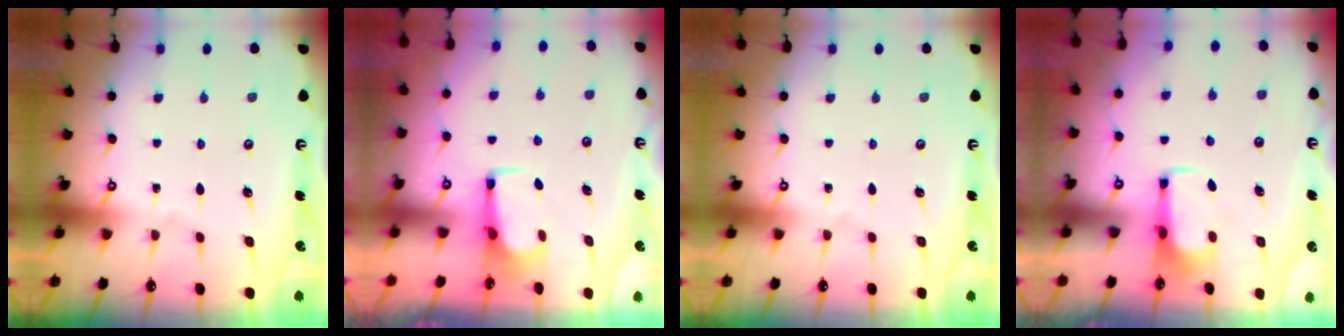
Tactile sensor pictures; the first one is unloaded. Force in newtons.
{"total": 2.7, "press": 2.6, "slide": 0.4}
{"total": 0.0}
{"total": 2.0, "press": 2.0, "slide": 0.3}